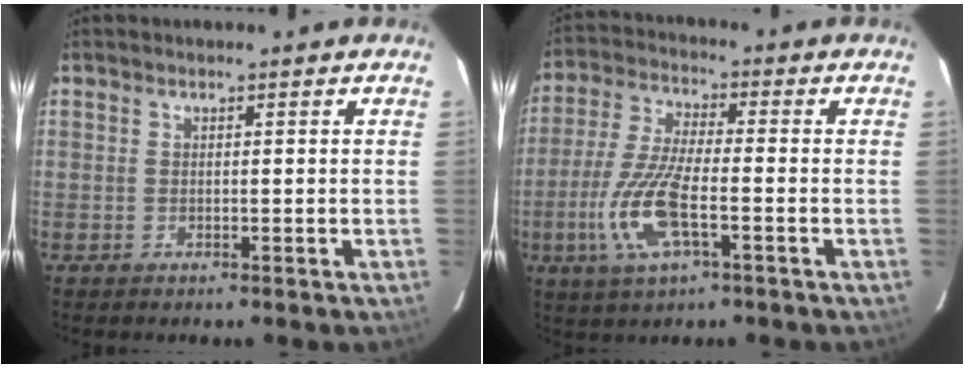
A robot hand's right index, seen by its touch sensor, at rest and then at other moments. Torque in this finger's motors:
{"motor_torque": [1.60, -0.49, 0.68, 0.19]}